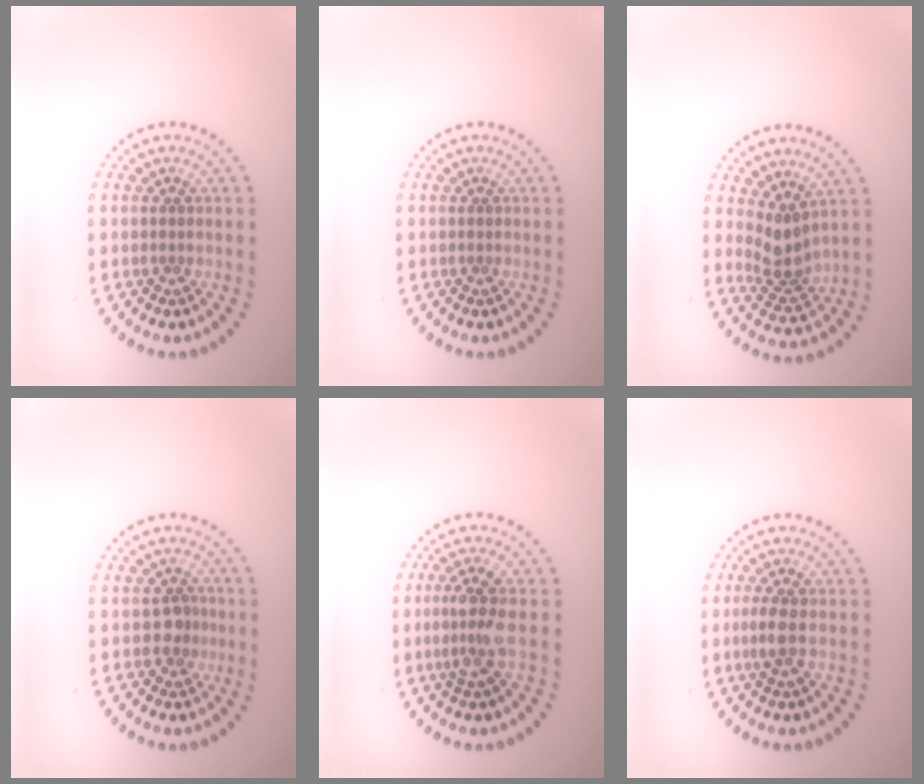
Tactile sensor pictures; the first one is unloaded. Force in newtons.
{"total": 0.0}
{"total": 2.9, "press": 2.2, "slide": 1.9}
{"total": 1.5, "press": 1.3, "slide": 0.8}
{"total": 2.8, "press": 2.4, "slide": 1.6}
{"total": 1.6, "press": 1.5, "slide": 0.7}